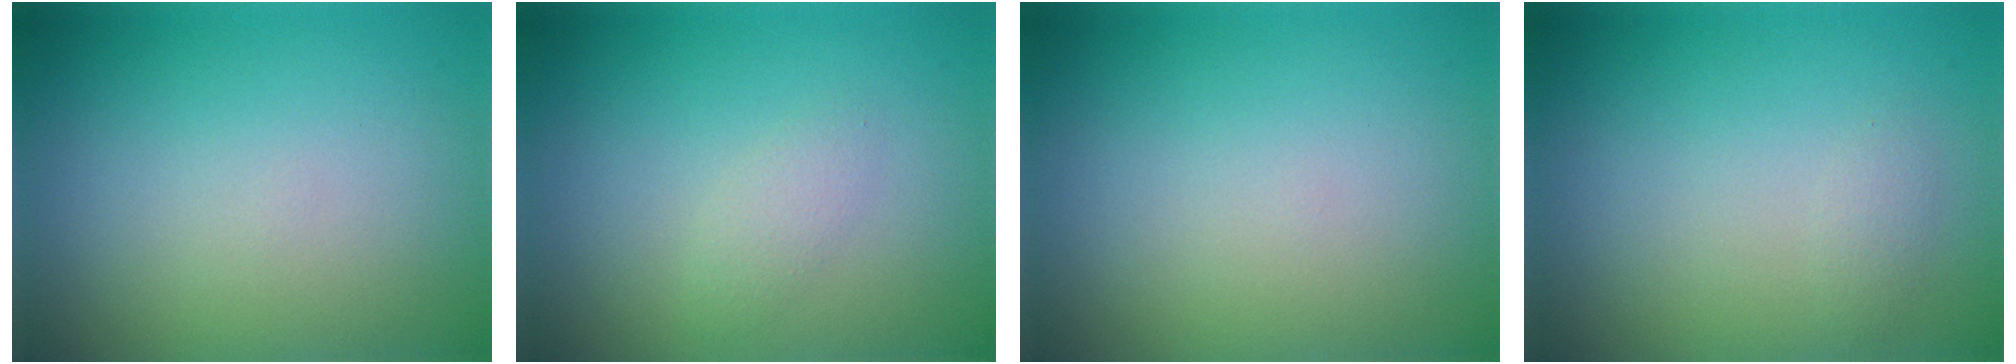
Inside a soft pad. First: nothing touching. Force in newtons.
{"total": 1.2, "press": 1.2, "slide": 0.0}
{"total": 0.0}
{"total": 0.7, "press": 0.7, "slide": 0.1}